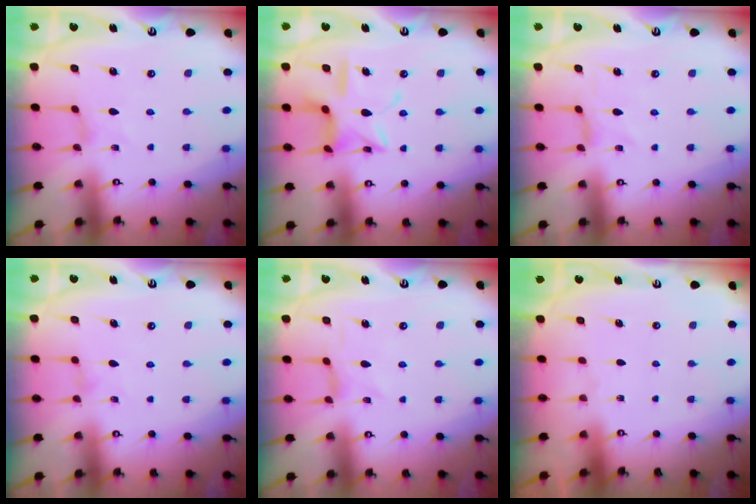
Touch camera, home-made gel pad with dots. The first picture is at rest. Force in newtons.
{"total": 13.4, "press": 13.3, "slide": 1.0}
{"total": 0.0}
{"total": 0.0}
{"total": 0.7, "press": 0.7, "slide": 0.2}
{"total": 0.0}